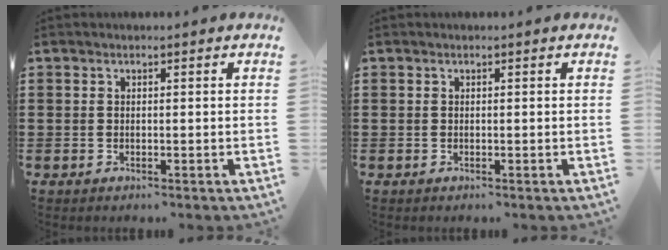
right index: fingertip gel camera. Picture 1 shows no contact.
{"total": 0.0}